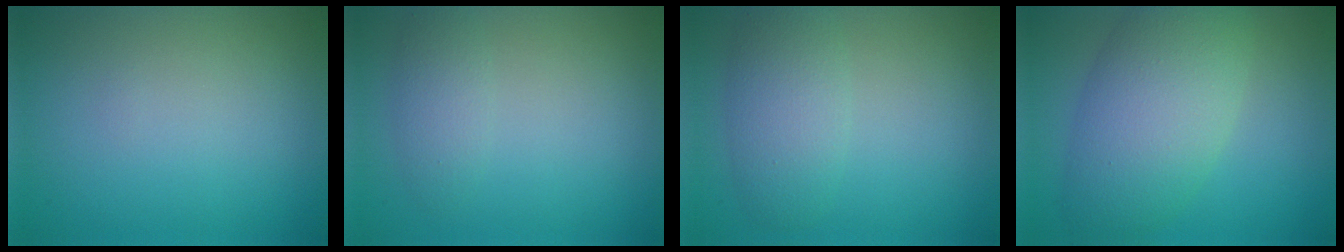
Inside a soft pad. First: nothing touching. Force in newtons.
{"total": 2.0, "press": 2.0, "slide": 0.1}
{"total": 3.9, "press": 3.9, "slide": 0.1}
{"total": 8.0, "press": 8.0, "slide": 0.3}